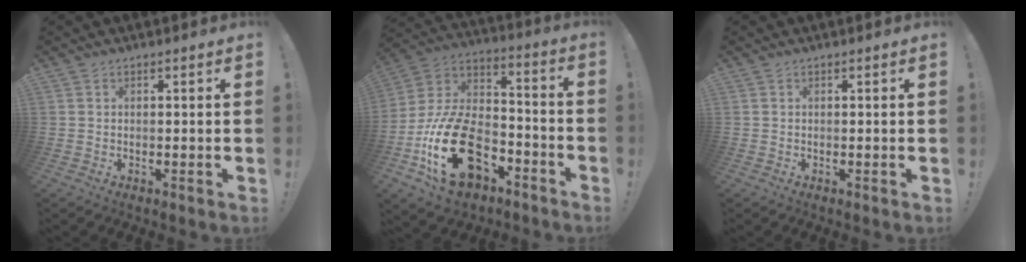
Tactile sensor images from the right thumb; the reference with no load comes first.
{"total": 26.2, "force": [-10.2, 16.3, 17.9], "torque": [-0.333, 0.065, -0.156]}
{"total": 0.0}